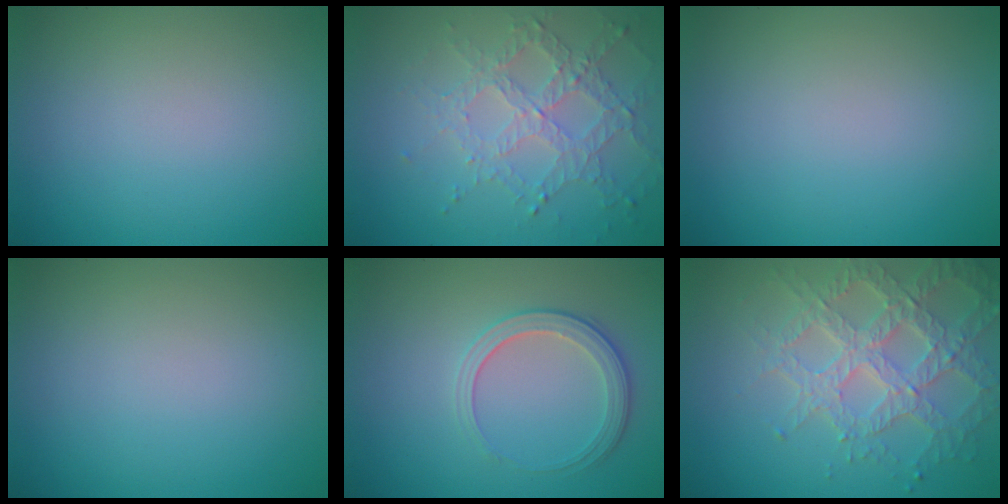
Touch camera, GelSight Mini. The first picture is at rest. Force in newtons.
{"total": 4.5, "press": 3.3, "slide": 3.1}
{"total": 0.0}
{"total": 0.0}
{"total": 2.8, "press": 2.7, "slide": 0.8}
{"total": 5.9, "press": 4.8, "slide": 3.4}